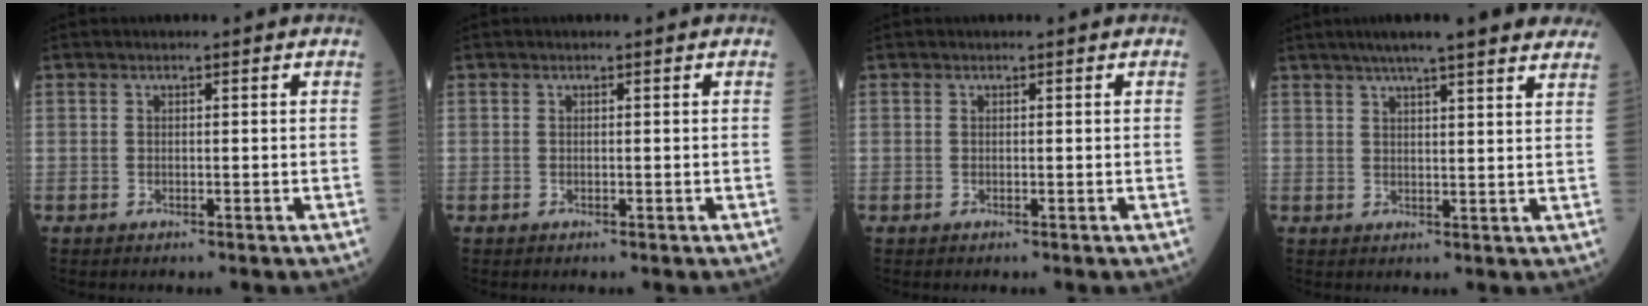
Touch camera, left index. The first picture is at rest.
{"total": 0.0}
{"total": 0.0}
{"total": 16.0, "force": [13.2, 1.4, 8.9], "torque": [-0.128, 0.035, 0.162]}